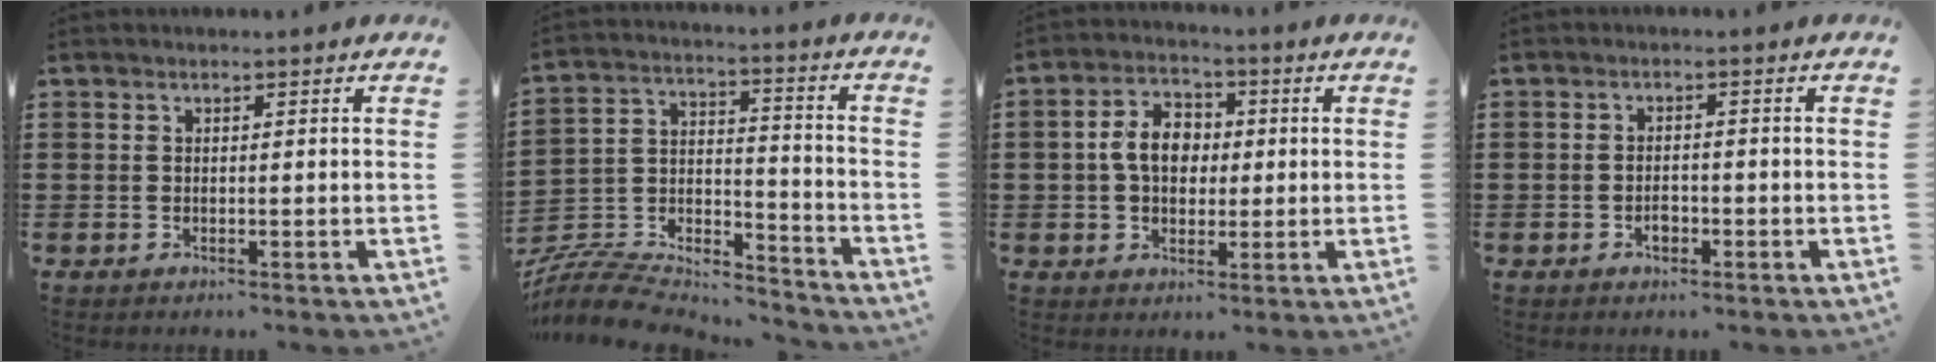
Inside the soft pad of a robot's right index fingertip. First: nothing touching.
{"total": 7.8, "force": [-7.4, 2.0, 1.5], "torque": [-0.041, -0.001, -0.149]}
{"total": 6.5, "force": [0.3, 4.7, 4.5], "torque": [-0.104, 0.016, 0.001]}
{"total": 2.0, "force": [-0.9, 1.2, 1.3], "torque": [-0.027, 0.001, -0.018]}